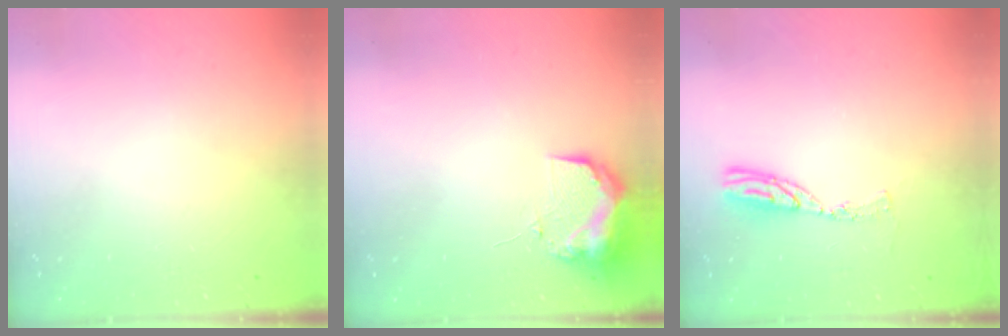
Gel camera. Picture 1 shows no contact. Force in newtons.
{"total": 9.5, "press": 9.4, "slide": 1.0}
{"total": 8.2, "press": 8.1, "slide": 0.7}